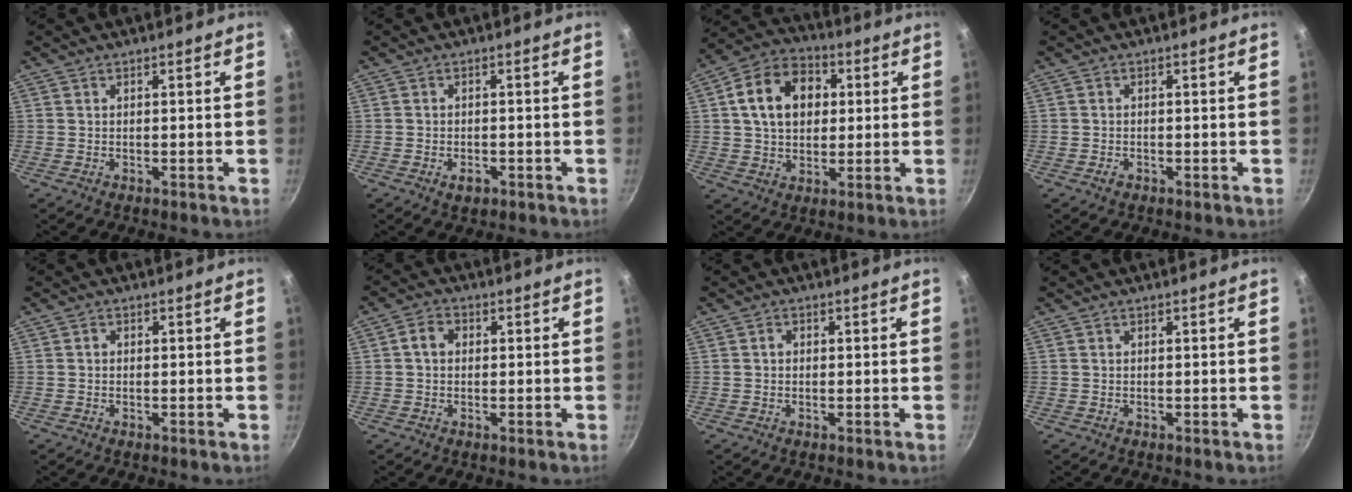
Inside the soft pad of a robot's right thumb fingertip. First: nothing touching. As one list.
[{"total": 2.5, "force": [-1.2, 1.5, 1.5], "torque": [-0.025, 0.007, -0.018]}, {"total": 14.0, "force": [2.9, 10.3, 9.0], "torque": [-0.129, 0.019, 0.035]}, {"total": 1.1, "force": [-0.7, 0.8, 0.5], "torque": [-0.009, 0.003, -0.012]}, {"total": 0.9, "force": [0.0, 0.8, 0.4], "torque": [-0.006, 0.005, -0.001]}, {"total": 3.7, "force": [0.4, 2.9, 2.2], "torque": [-0.031, 0.010, -0.001]}, {"total": 1.3, "force": [0.1, 1.1, 0.7], "torque": [-0.011, 0.006, 0.000]}, {"total": 0.0}]